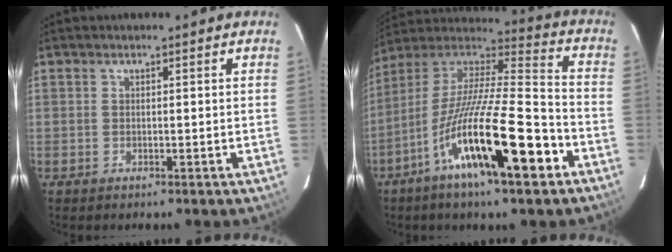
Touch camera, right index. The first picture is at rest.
{"total": 23.0, "force": [-11.0, 4.3, 19.7], "torque": [-0.337, -0.039, -0.198]}